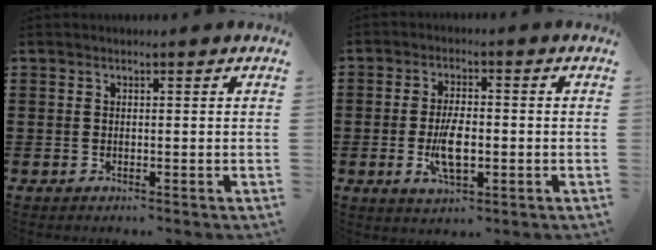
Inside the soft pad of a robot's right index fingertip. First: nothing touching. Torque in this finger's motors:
{"motor_torque": [1.80, 0.34, 0.61, 0.18]}